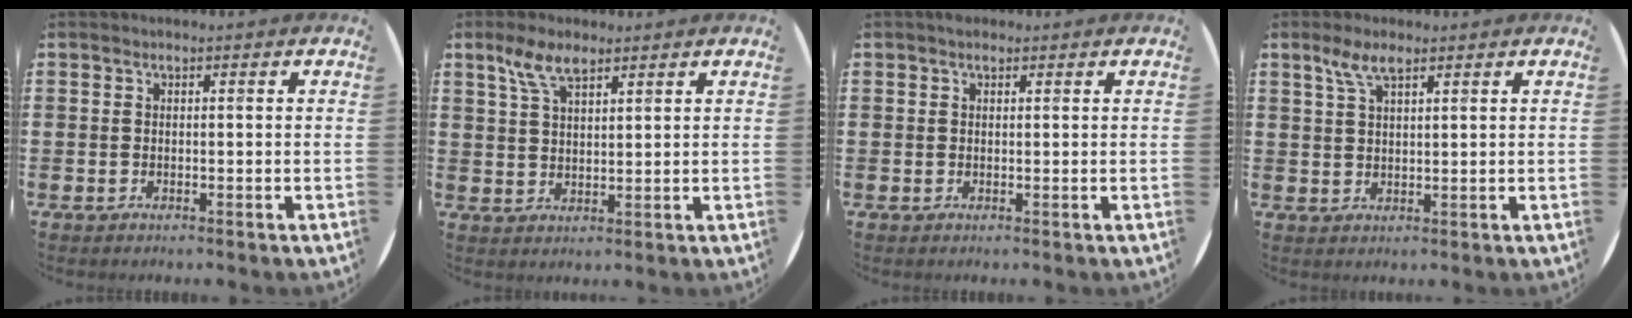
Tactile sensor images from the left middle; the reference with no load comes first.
{"total": 5.2, "force": [3.5, 2.0, 3.4], "torque": [-0.075, 0.006, 0.063]}
{"total": 0.7, "force": [0.6, 0.4, 0.1], "torque": [0.005, 0.000, 0.010]}
{"total": 3.8, "force": [2.6, 1.1, 2.6], "torque": [-0.058, 0.006, 0.045]}